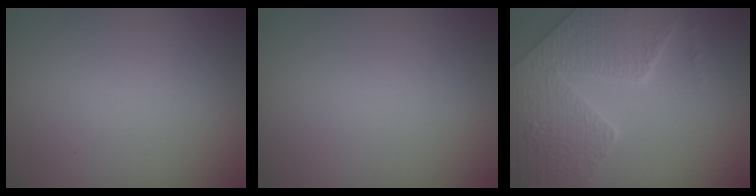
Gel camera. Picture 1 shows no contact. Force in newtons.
{"total": 0.0}
{"total": 8.4, "press": 6.1, "slide": 5.8}